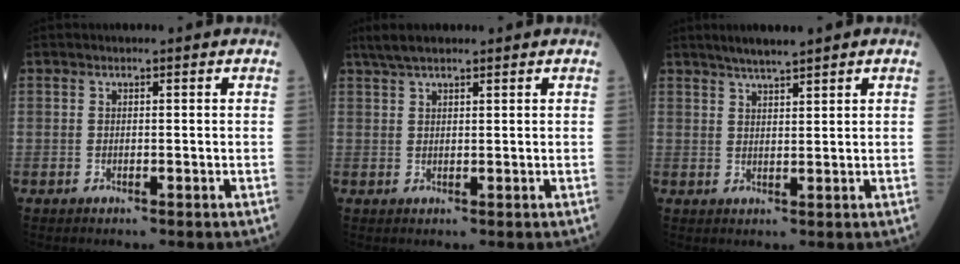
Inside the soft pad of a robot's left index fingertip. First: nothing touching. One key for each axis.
{"total": 3.7, "fx": 3.0, "fy": 0.8, "fz": 2.1, "tx": -0.044, "ty": 0.019, "tz": 0.059}
{"total": 4.0, "fx": 3.4, "fy": 0.0, "fz": 2.2, "tx": -0.043, "ty": 0.008, "tz": 0.060}